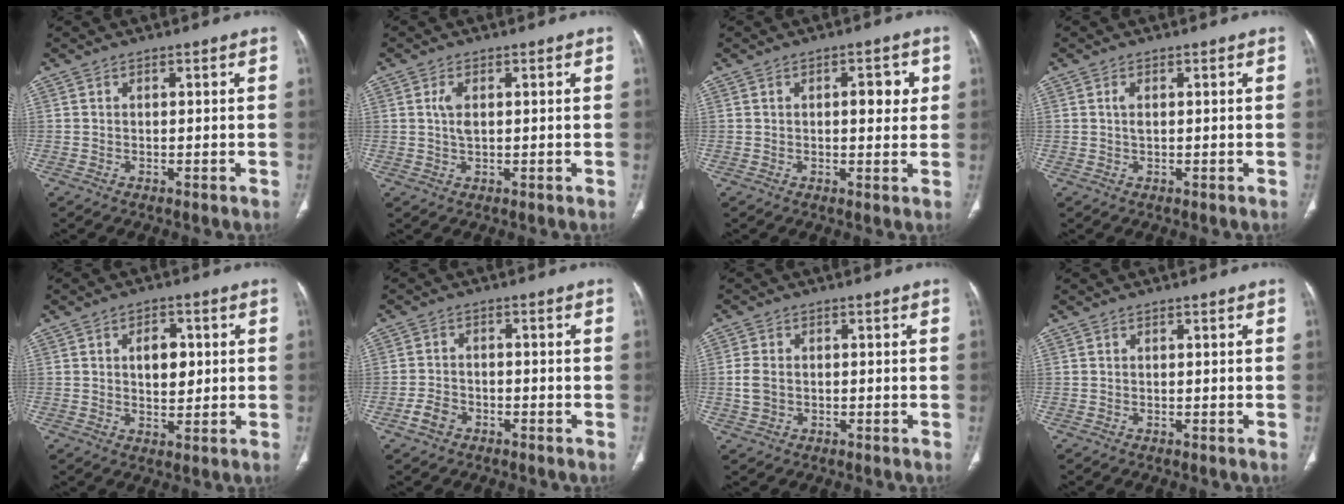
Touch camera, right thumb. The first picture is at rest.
{"total": 3.6, "force": [0.8, 1.7, 3.1], "torque": [-0.068, -0.001, 0.016]}
{"total": 4.9, "force": [1.1, 2.4, 4.1], "torque": [-0.040, -0.001, 0.013]}
{"total": 1.3, "force": [0.2, 0.6, 1.1], "torque": [-0.026, 0.002, 0.005]}
{"total": 5.9, "force": [1.0, 3.7, 4.5], "torque": [-0.044, -0.003, 0.016]}
{"total": 3.7, "force": [-2.1, 2.6, 1.7], "torque": [-0.031, 0.018, -0.037]}
{"total": 3.6, "force": [-0.3, 2.8, 2.3], "torque": [-0.053, 0.006, -0.005]}
{"total": 0.0}